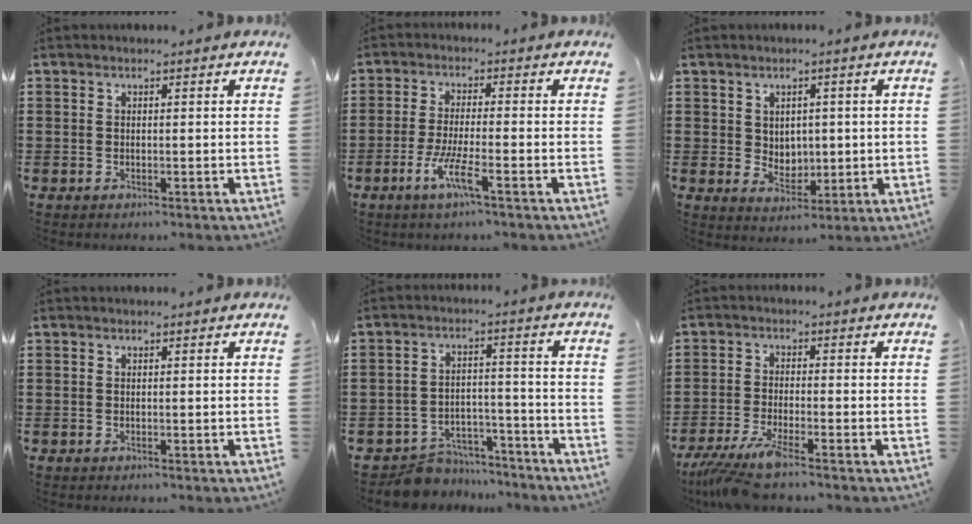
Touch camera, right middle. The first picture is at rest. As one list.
[{"total": 5.8, "force": [-3.1, 0.5, 4.8], "torque": [-0.099, -0.010, -0.057]}, {"total": 3.4, "force": [1.6, 2.8, 1.2], "torque": [-0.020, -0.004, 0.026]}, {"total": 0.0}, {"total": 6.4, "force": [-6.2, 1.5, 0.5], "torque": [-0.011, 0.019, -0.122]}, {"total": 5.9, "force": [-4.7, -0.2, 3.5], "torque": [-0.092, -0.030, -0.095]}]